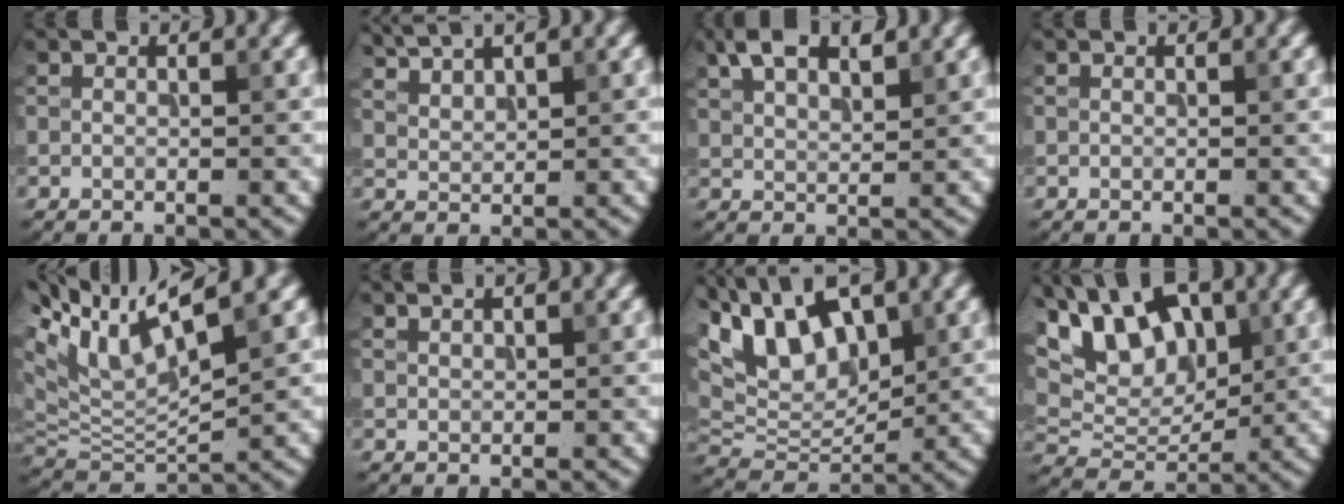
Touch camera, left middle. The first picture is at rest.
{"total": 2.8, "force": [2.5, 0.5, 1.2], "torque": [-0.023, 0.007, 0.053]}
{"total": 4.7, "force": [2.9, 2.1, 3.0], "torque": [-0.062, 0.010, 0.054]}
{"total": 0.0}
{"total": 9.4, "force": [4.7, 3.1, 7.6], "torque": [-0.164, 0.015, 0.086]}
{"total": 0.6, "force": [0.5, 0.1, 0.2], "torque": [0.001, 0.000, 0.011]}
{"total": 11.7, "force": [6.2, 5.7, 8.1], "torque": [-0.150, 0.021, 0.098]}
{"total": 9.6, "force": [4.8, 5.2, 6.5], "torque": [-0.107, 0.011, 0.068]}